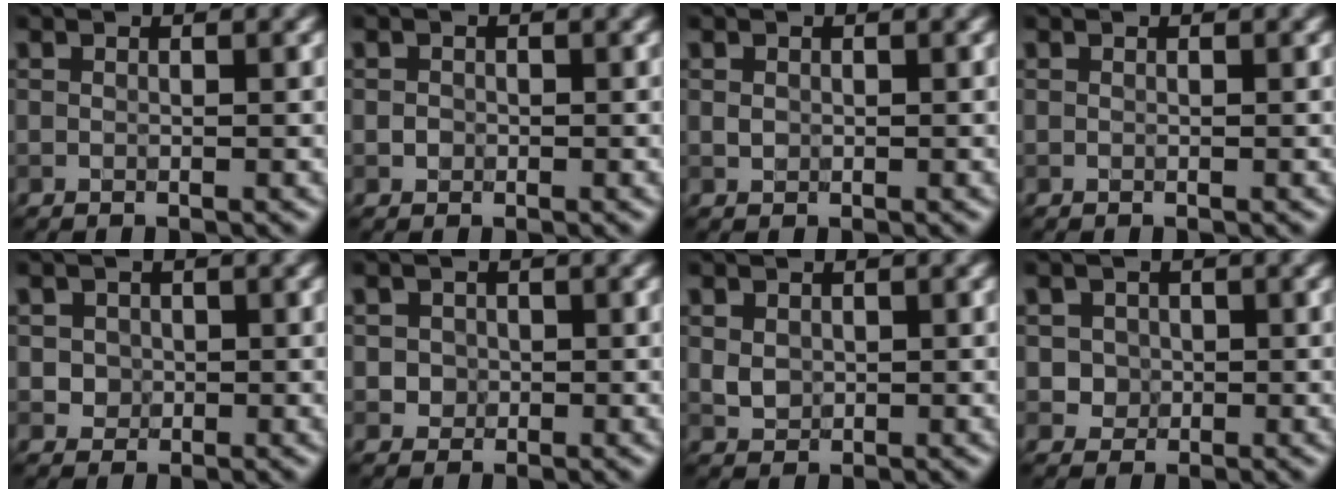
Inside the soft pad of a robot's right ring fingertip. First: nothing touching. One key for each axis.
{"total": 0.7, "fx": -0.2, "fy": 0.6, "fz": 0.2, "tx": 0.000, "ty": -0.002, "tz": -0.005}
{"total": 0.7, "fx": 0.1, "fy": 0.6, "fz": 0.3, "tx": -0.005, "ty": -0.002, "tz": 0.001}
{"total": 0.0}
{"total": 1.5, "fx": 0.1, "fy": 1.5, "fz": 0.4, "tx": 0.002, "ty": -0.001, "tz": 0.013}
{"total": 1.3, "fx": 0.0, "fy": 1.3, "fz": 0.3, "tx": 0.008, "ty": -0.002, "tz": 0.007}
{"total": 1.4, "fx": 0.2, "fy": 1.2, "fz": 0.7, "tx": -0.015, "ty": -0.002, "tz": 0.007}
{"total": 2.0, "fx": 0.3, "fy": 1.9, "fz": 0.6, "tx": 0.001, "ty": 0.001, "tz": 0.015}